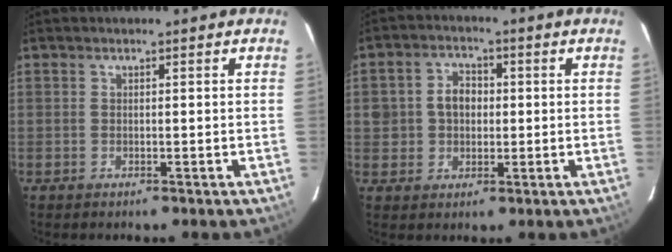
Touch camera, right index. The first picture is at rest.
{"total": 5.6, "force": [0.3, 4.8, 2.9], "torque": [-0.055, 0.018, 0.008]}